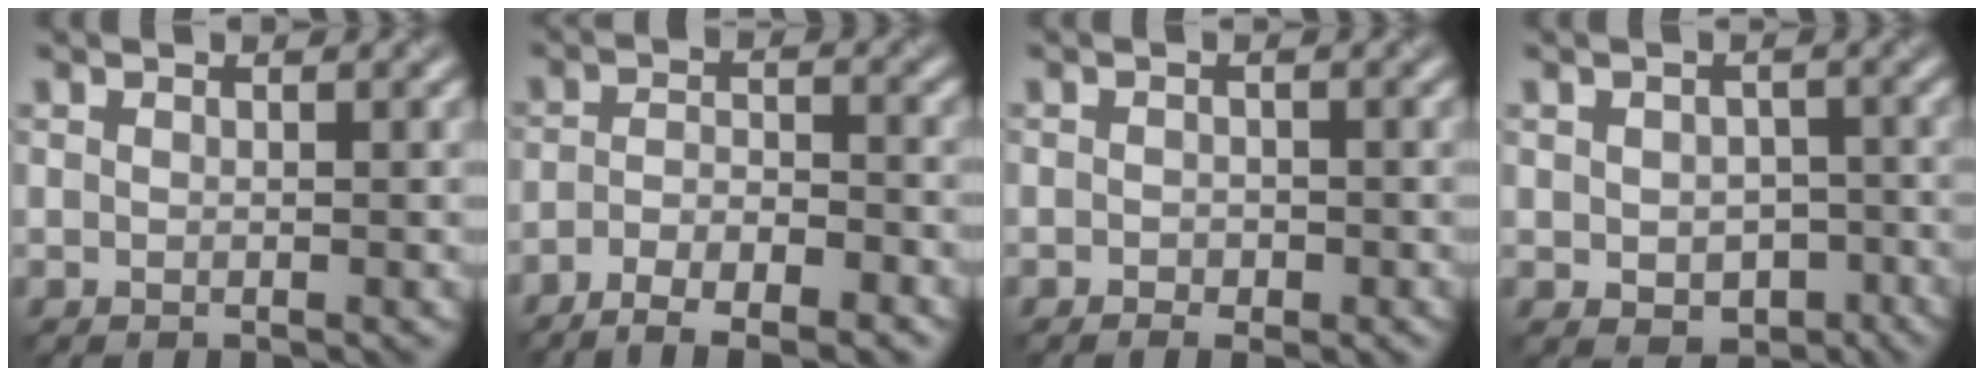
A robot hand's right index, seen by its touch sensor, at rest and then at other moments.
{"total": 6.0, "force": [-4.4, 1.6, 3.7], "torque": [-0.071, 0.001, -0.072]}
{"total": 1.0, "force": [-0.8, 0.5, 0.4], "torque": [-0.012, 0.002, -0.007]}
{"total": 2.7, "force": [-0.8, 2.1, 1.5], "torque": [-0.023, -0.005, -0.005]}